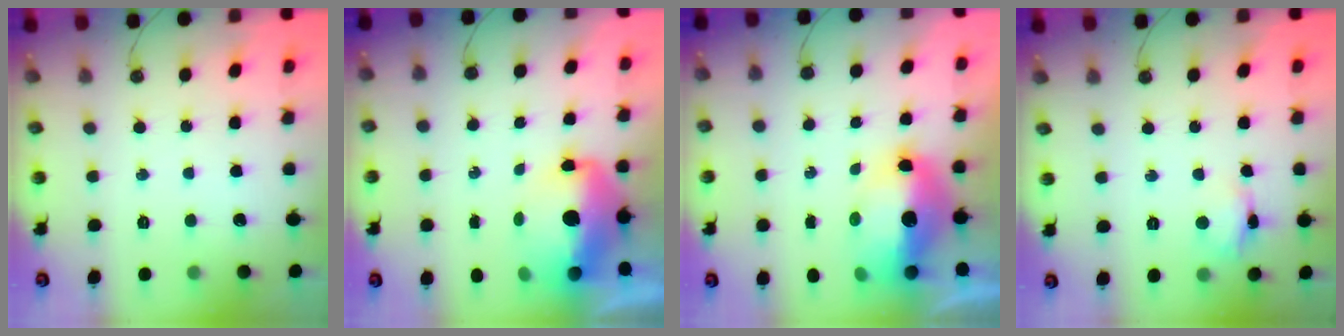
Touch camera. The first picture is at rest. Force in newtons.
{"total": 12.9, "press": 12.8, "slide": 1.5}
{"total": 12.7, "press": 12.6, "slide": 1.4}
{"total": 6.6, "press": 6.6, "slide": 0.5}